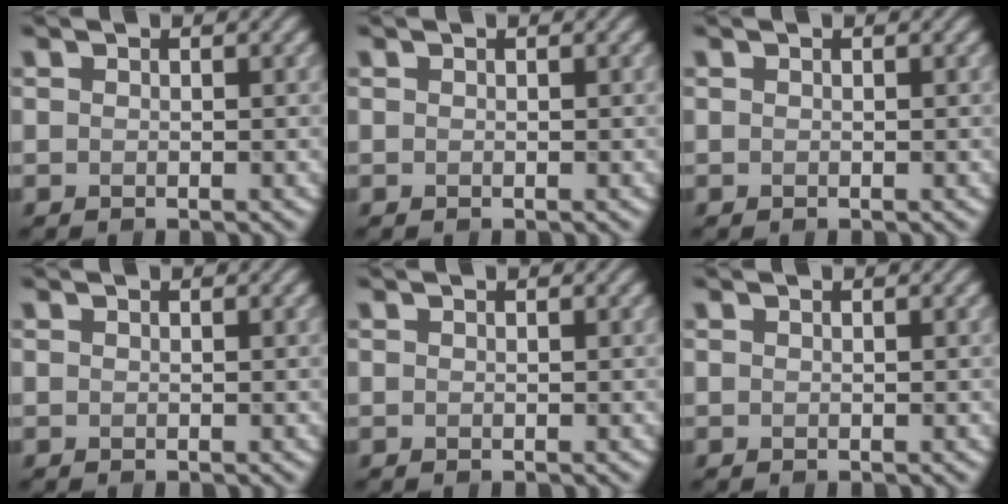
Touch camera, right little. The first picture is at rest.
{"total": 0.0}
{"total": 0.0}
{"total": 0.0}
{"total": 0.0}
{"total": 0.0}